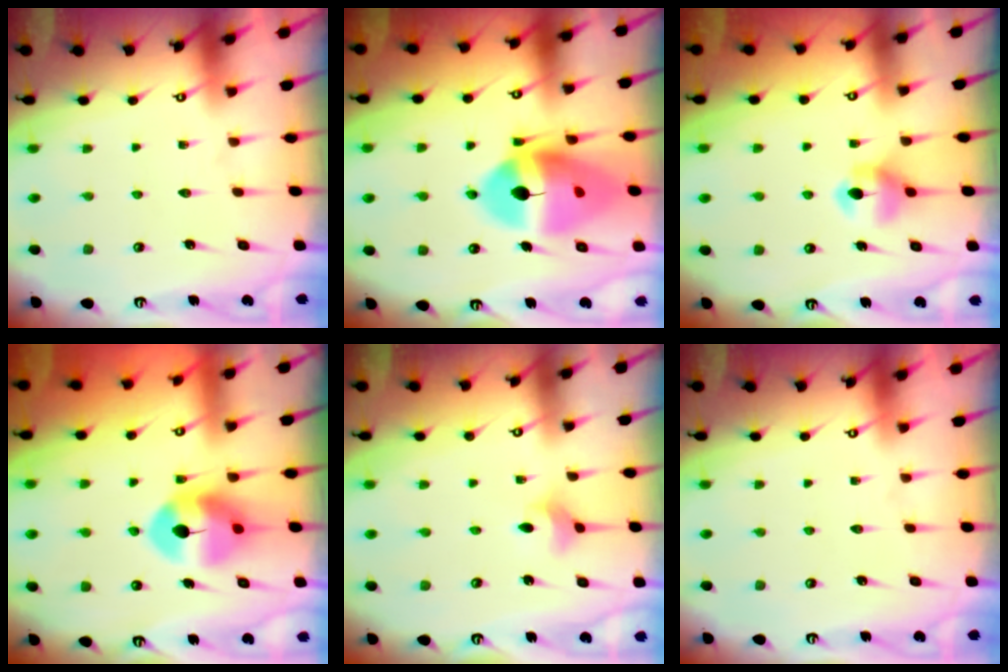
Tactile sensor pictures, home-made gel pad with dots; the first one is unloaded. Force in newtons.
{"total": 17.6, "press": 17.5, "slide": 2.0}
{"total": 5.9, "press": 5.9, "slide": 0.7}
{"total": 8.3, "press": 8.2, "slide": 0.8}
{"total": 4.0, "press": 4.0, "slide": 0.8}
{"total": 0.0}